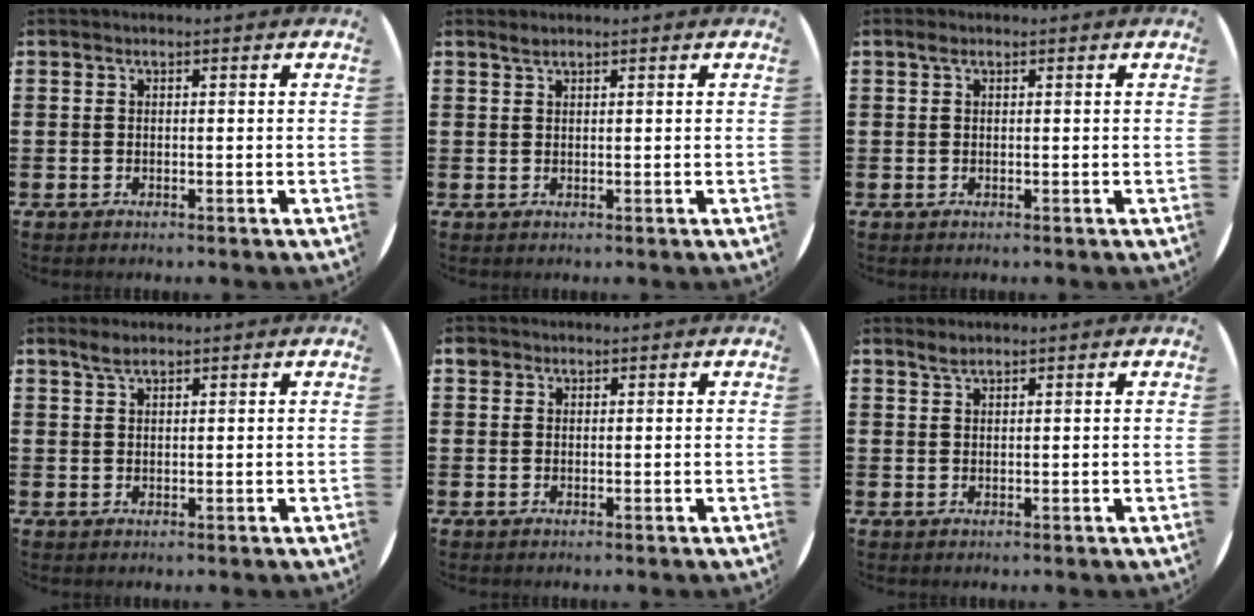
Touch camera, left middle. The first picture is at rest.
{"total": 0.9, "force": [0.8, 0.0, 0.3], "torque": [-0.006, 0.000, 0.015]}
{"total": 0.7, "force": [0.4, 0.4, 0.4], "torque": [-0.001, 0.001, 0.006]}
{"total": 1.8, "force": [1.4, 0.4, 0.9], "torque": [-0.020, 0.003, 0.026]}
{"total": 1.0, "force": [0.8, 0.6, 0.1], "torque": [0.005, 0.000, 0.015]}
{"total": 1.2, "force": [1.1, 0.1, 0.4], "torque": [-0.009, 0.002, 0.020]}